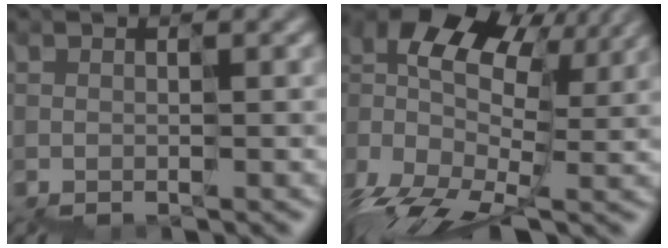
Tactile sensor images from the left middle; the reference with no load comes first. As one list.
[{"total": 11.7, "force": [1.1, 6.6, 9.6], "torque": [-0.215, 0.025, 0.026]}]